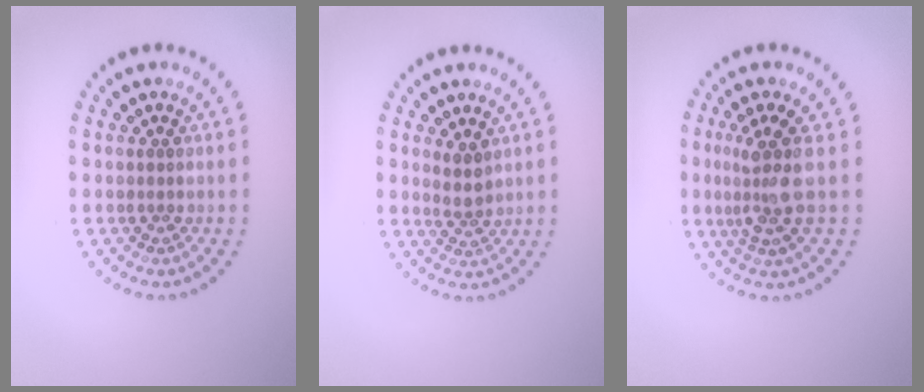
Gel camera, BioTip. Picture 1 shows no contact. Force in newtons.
{"total": 1.7, "press": 1.4, "slide": 1.0}
{"total": 3.5, "press": 2.8, "slide": 2.2}